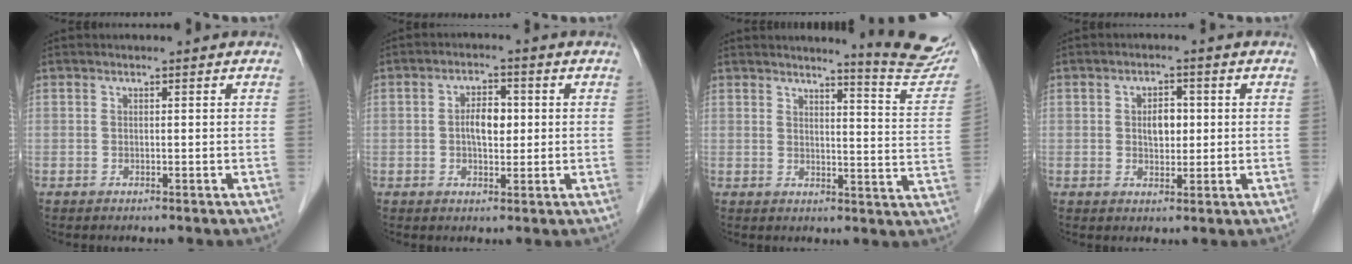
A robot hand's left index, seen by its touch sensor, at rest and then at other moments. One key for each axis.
{"total": 4.2, "fx": 0.2, "fy": 2.1, "fz": 3.6, "tx": -0.066, "ty": 0.008, "tz": 0.002}
{"total": 11.4, "fx": 11.0, "fy": -0.7, "fz": 3.1, "tx": -0.026, "ty": -0.076, "tz": 0.110}
{"total": 3.5, "fx": 0.4, "fy": 2.2, "fz": 2.7, "tx": -0.043, "ty": 0.008, "tz": 0.008}